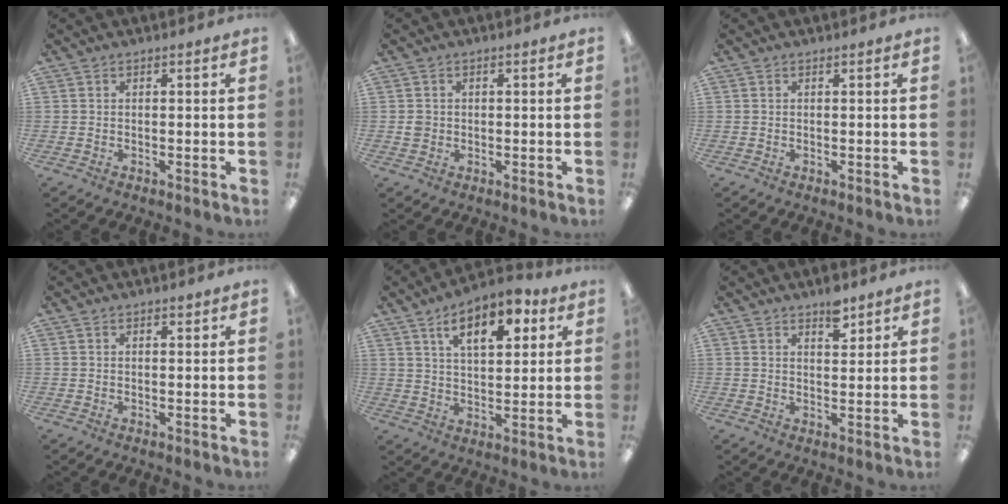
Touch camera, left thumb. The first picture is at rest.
{"total": 2.0, "force": [-0.1, 1.9, 0.7], "torque": [-0.005, 0.001, -0.006]}
{"total": 0.0}
{"total": 1.2, "force": [0.7, 0.6, 0.7], "torque": [-0.005, 0.000, 0.011]}
{"total": 12.2, "force": [6.7, 6.0, 8.2], "torque": [-0.114, -0.022, 0.113]}
{"total": 5.3, "force": [3.8, 2.4, 2.8], "torque": [-0.023, -0.023, 0.061]}